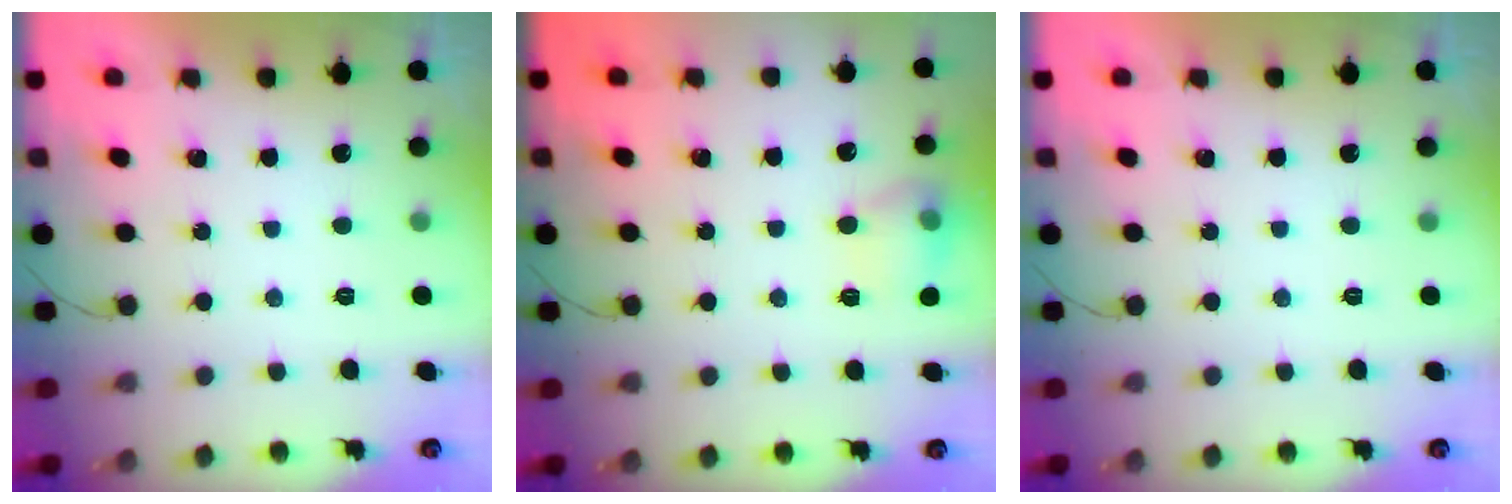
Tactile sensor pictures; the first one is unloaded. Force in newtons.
{"total": 10.2, "press": 10.2, "slide": 0.5}
{"total": 0.0}